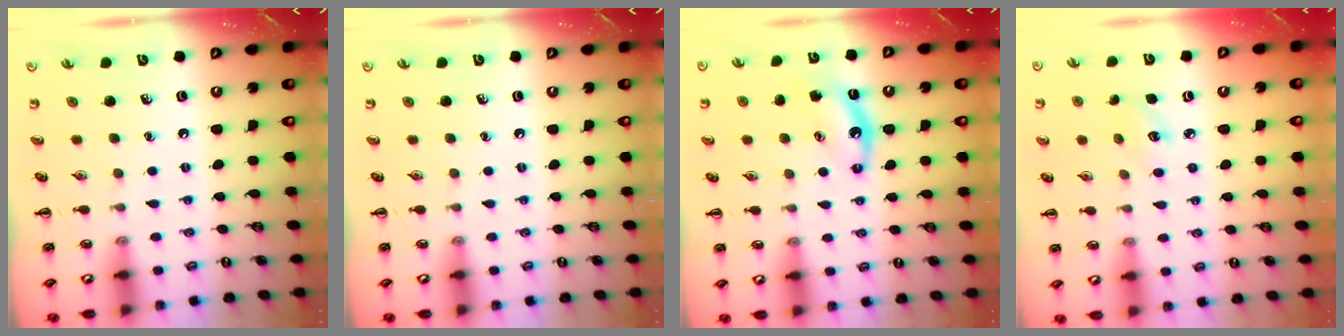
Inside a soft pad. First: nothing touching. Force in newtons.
{"total": 0.0}
{"total": 6.5, "press": 6.2, "slide": 1.9}
{"total": 3.2, "press": 3.1, "slide": 0.7}